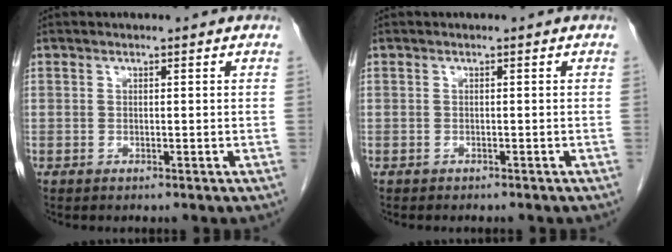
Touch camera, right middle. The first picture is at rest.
{"total": 1.4, "force": [-1.2, 0.5, 0.5], "torque": [-0.017, -0.002, -0.011]}